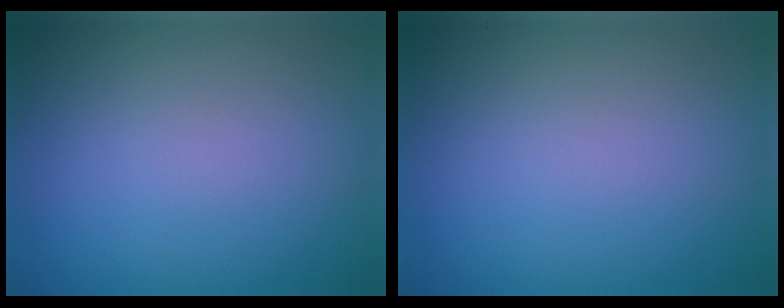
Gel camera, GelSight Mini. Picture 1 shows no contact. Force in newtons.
{"total": 0.0}